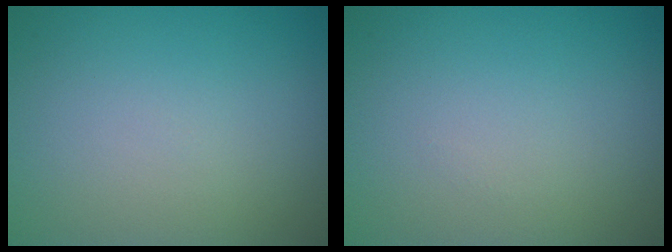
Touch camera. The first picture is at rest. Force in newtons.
{"total": 0.0}